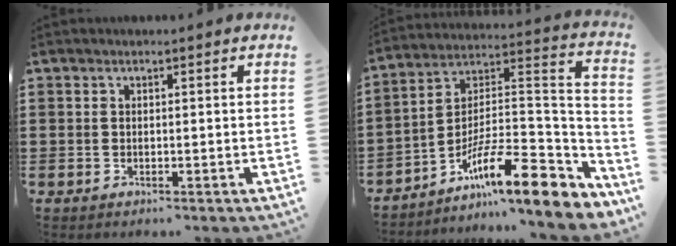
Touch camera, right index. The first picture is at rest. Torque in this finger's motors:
{"motor_torque": [0.01, 0.15, 0.55, 0.21]}